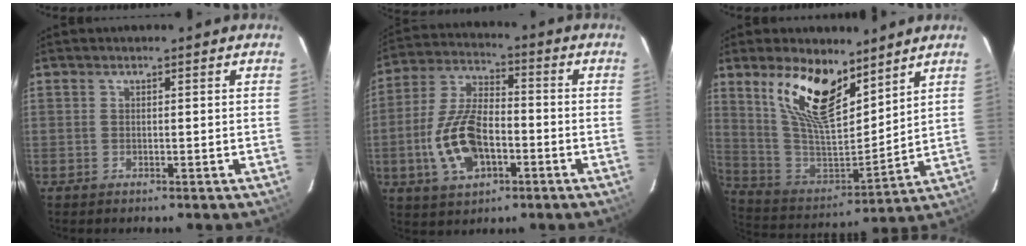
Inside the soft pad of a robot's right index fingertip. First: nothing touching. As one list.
[{"total": 13.8, "force": [-4.2, 7.3, 10.9], "torque": [-0.229, 0.011, -0.072]}, {"total": 16.9, "force": [10.6, 6.9, 11.2], "torque": [-0.220, -0.002, 0.212]}]